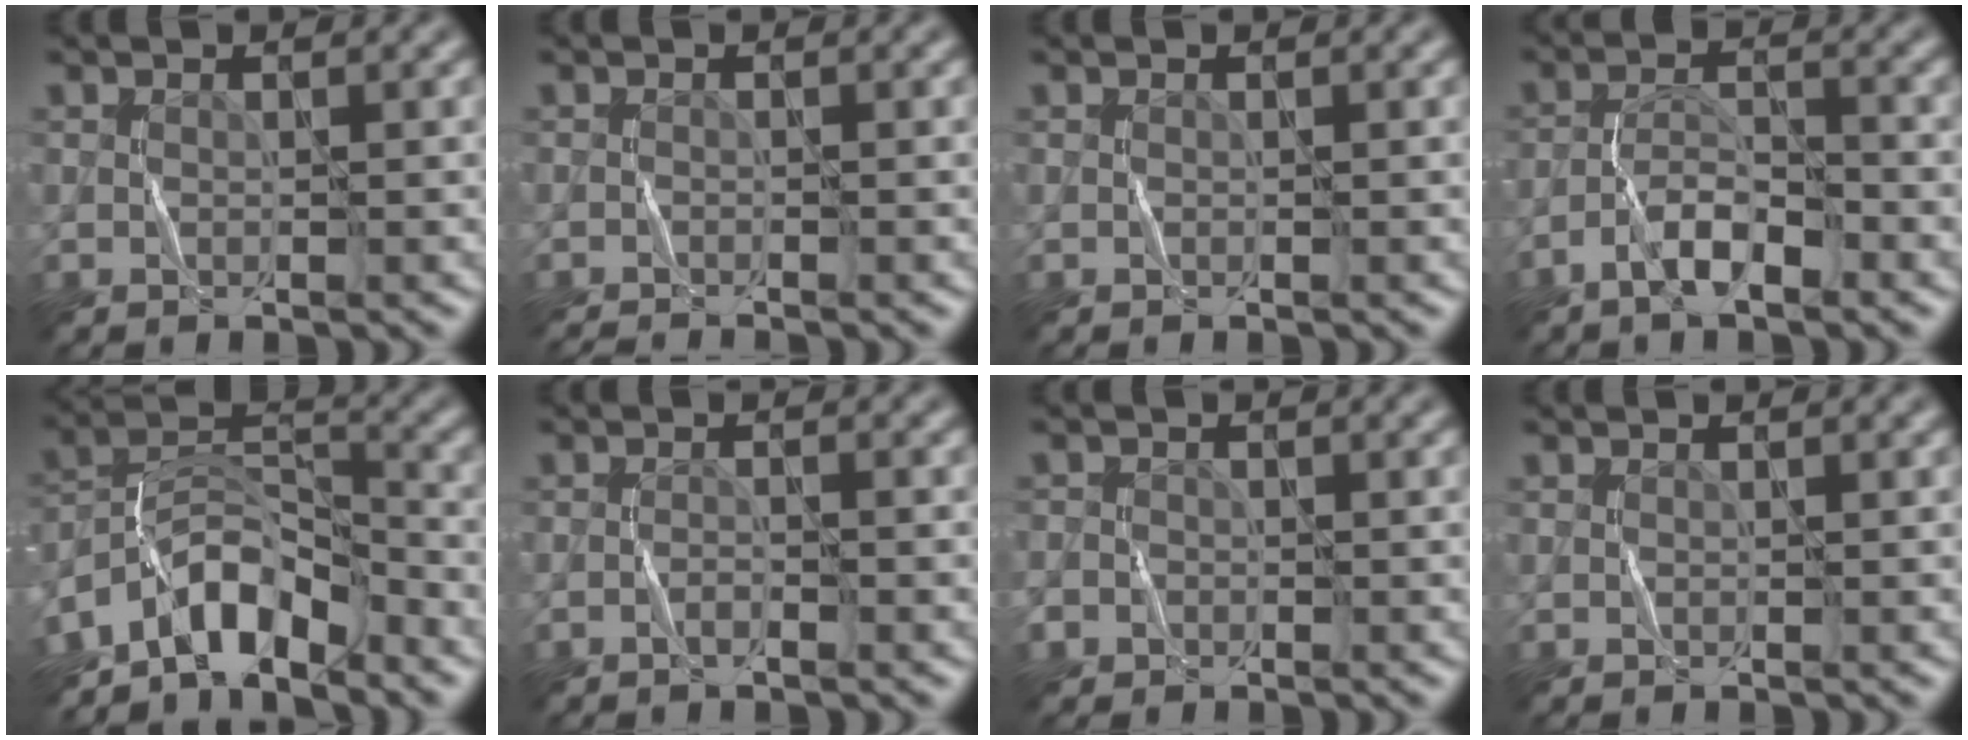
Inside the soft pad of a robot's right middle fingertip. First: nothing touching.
{"total": 1.6, "force": [-1.5, 0.0, 0.5], "torque": [-0.012, -0.004, -0.029]}
{"total": 0.0}
{"total": 3.5, "force": [-2.3, 1.0, 2.5], "torque": [-0.046, 0.010, -0.048]}
{"total": 7.1, "force": [-5.4, 2.8, 3.7], "torque": [-0.051, 0.007, -0.108]}
{"total": 1.2, "force": [-0.7, 0.2, 0.9], "torque": [-0.015, 0.004, -0.016]}
{"total": 1.8, "force": [-1.0, 1.5, 0.4], "torque": [-0.001, 0.001, -0.017]}
{"total": 0.0}